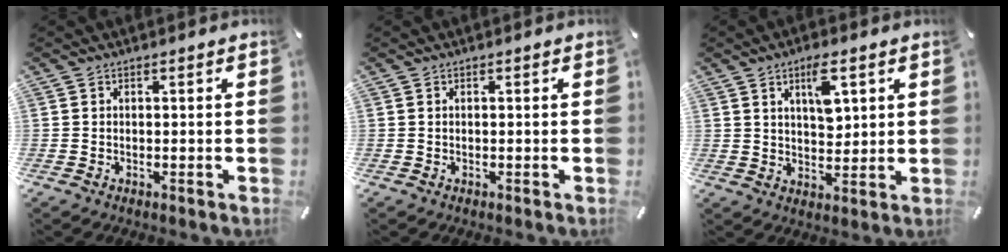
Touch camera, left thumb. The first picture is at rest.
{"total": 0.0}
{"total": 7.6, "force": [3.7, 3.6, 5.6], "torque": [-0.079, -0.015, 0.057]}